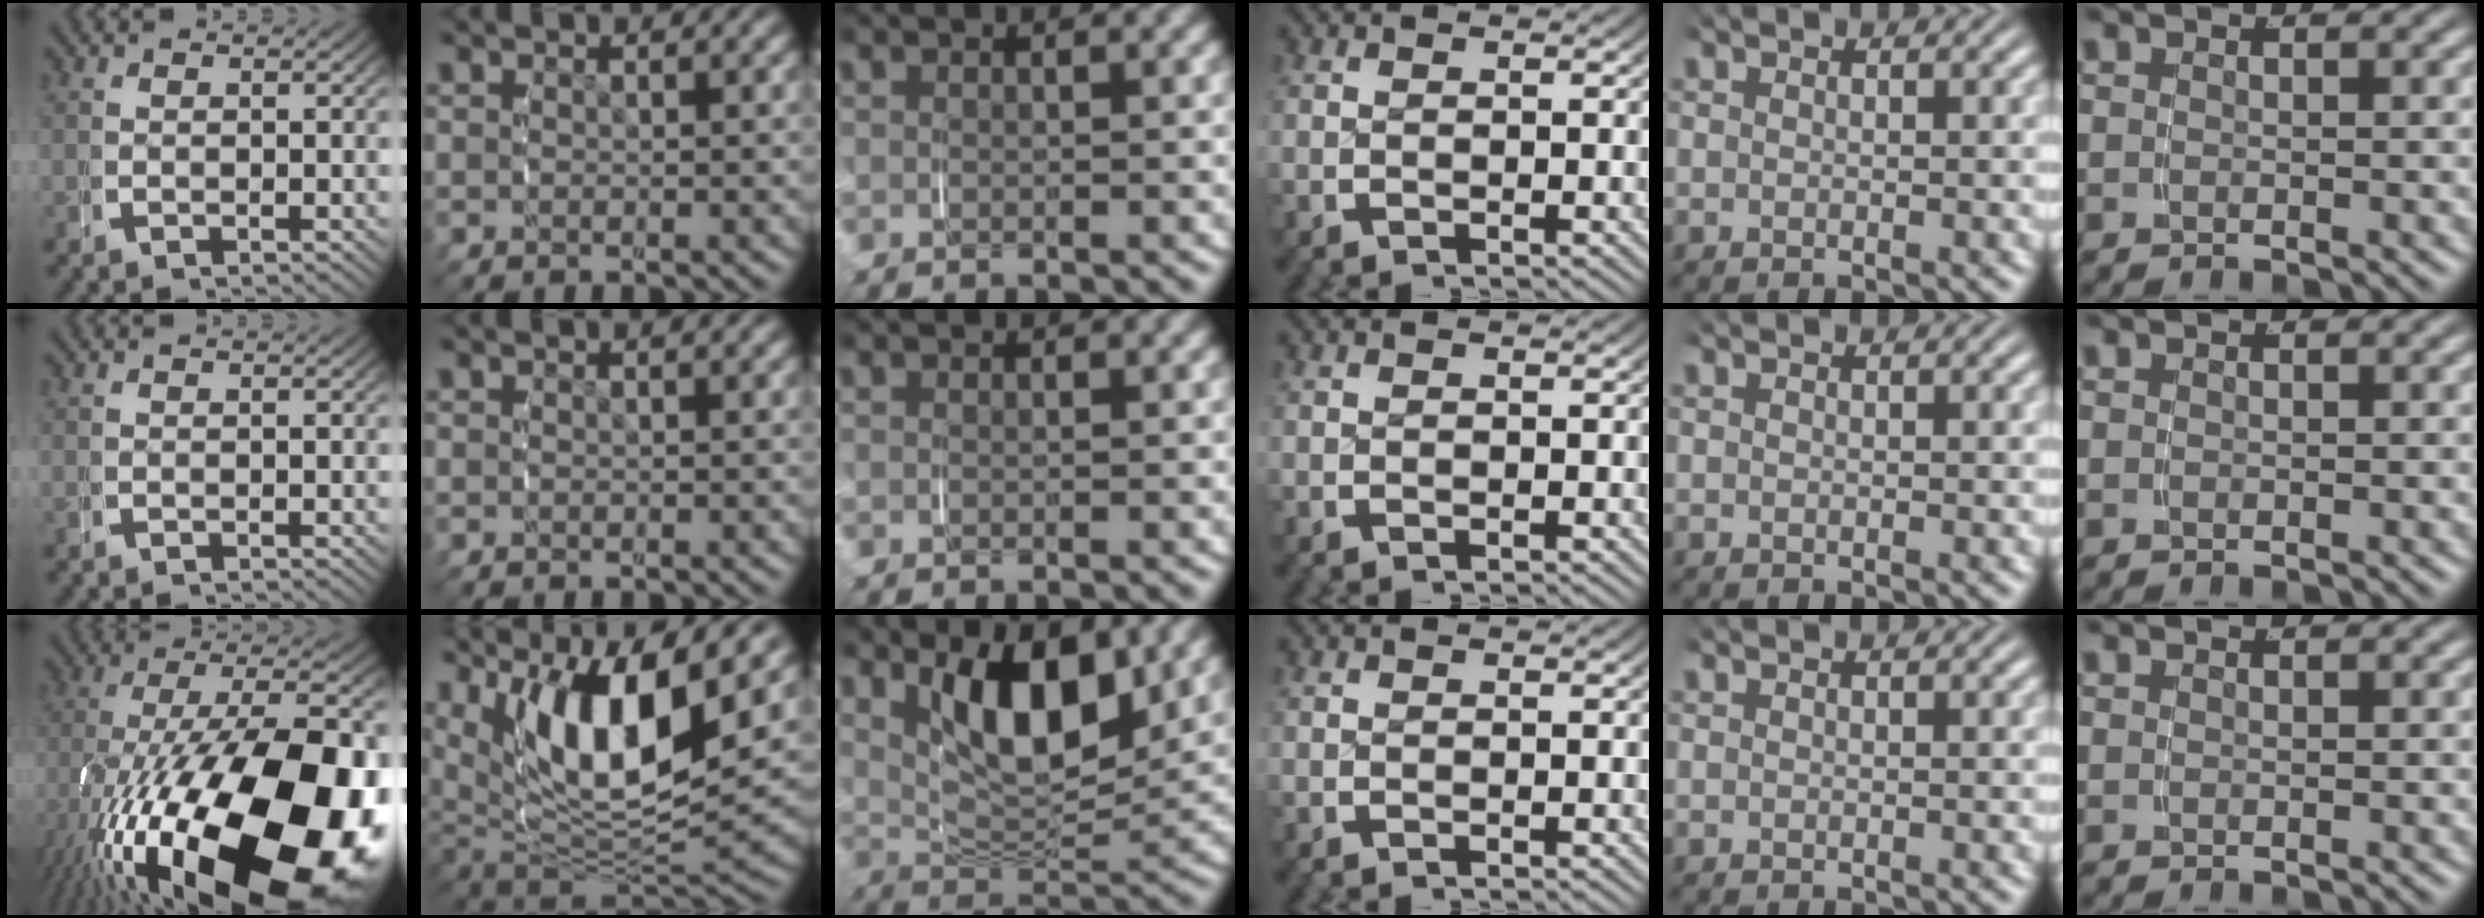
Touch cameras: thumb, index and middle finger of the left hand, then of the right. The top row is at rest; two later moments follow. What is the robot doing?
{"motion": "grasp_and_lifting", "object": "plastic wrap"}